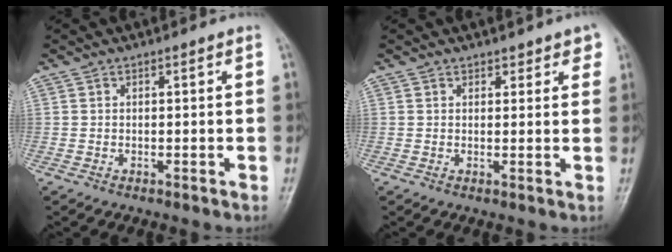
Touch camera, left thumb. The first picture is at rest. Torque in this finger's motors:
{"motor_torque": [-0.21, 0.09, -0.28, -0.30, 0.01]}